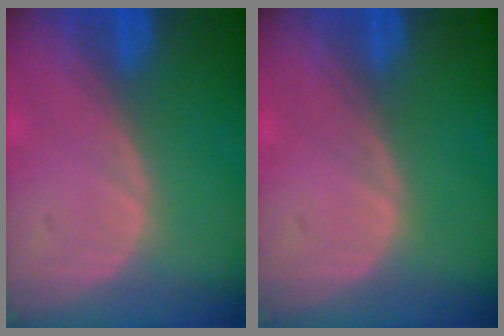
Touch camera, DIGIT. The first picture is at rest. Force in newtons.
{"total": 0.0}